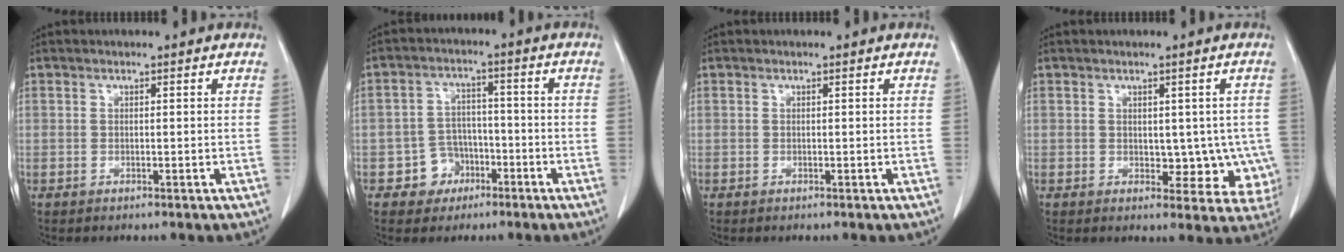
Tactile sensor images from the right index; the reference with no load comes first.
{"total": 5.4, "force": [-2.7, 4.6, 0.7], "torque": [-0.003, 0.016, -0.038]}
{"total": 0.0}
{"total": 6.4, "force": [-0.3, 4.4, 4.6], "torque": [-0.024, 0.010, 0.009]}